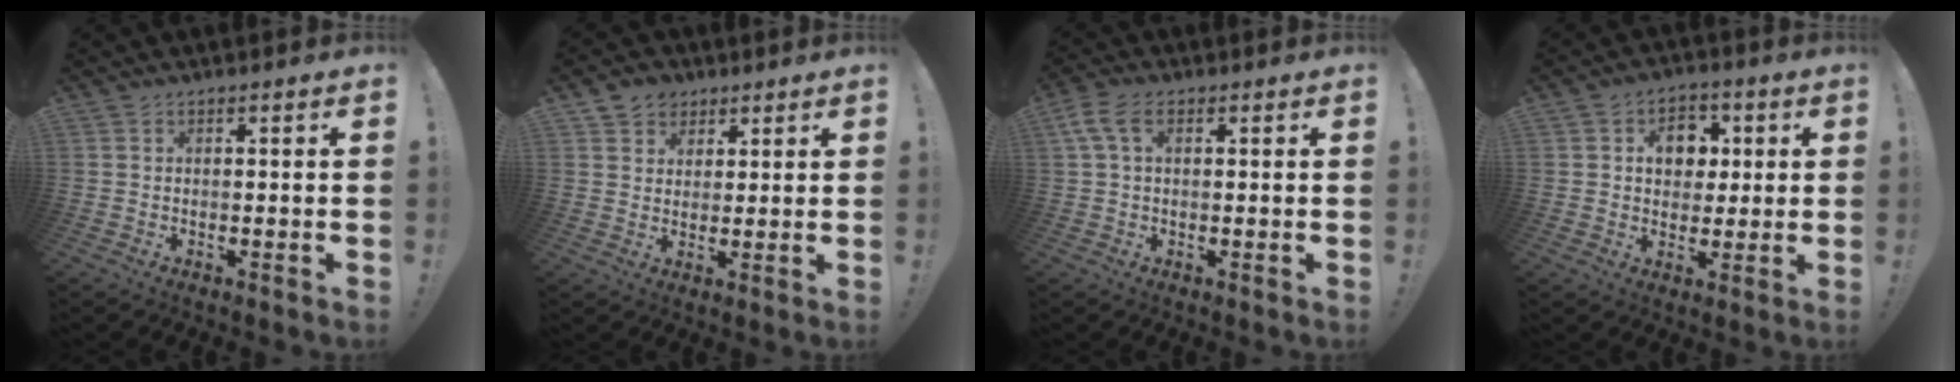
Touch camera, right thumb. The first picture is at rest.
{"total": 5.1, "force": [2.6, 4.3, 0.6], "torque": [-0.005, -0.019, 0.050]}
{"total": 6.2, "force": [2.1, 3.6, 4.5], "torque": [-0.096, 0.008, 0.042]}
{"total": 9.1, "force": [2.2, 7.4, 4.8], "torque": [-0.056, -0.004, 0.039]}